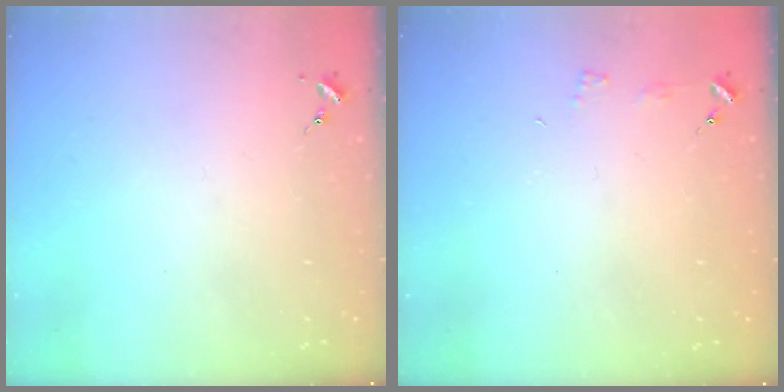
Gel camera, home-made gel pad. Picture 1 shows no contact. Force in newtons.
{"total": 3.1, "press": 3.1, "slide": 0.3}